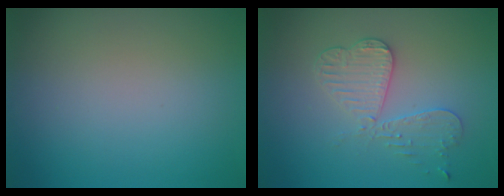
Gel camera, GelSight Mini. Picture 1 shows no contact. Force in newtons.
{"total": 3.3, "press": 3.2, "slide": 0.8}